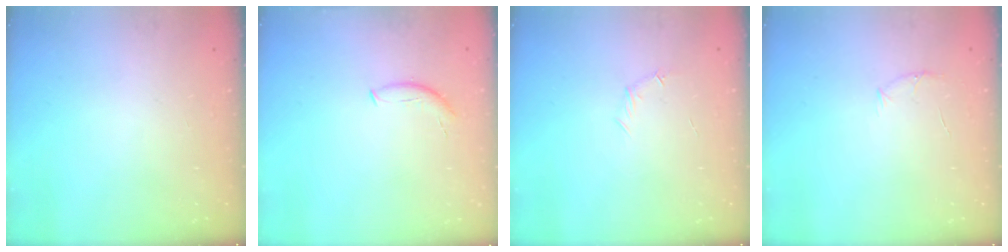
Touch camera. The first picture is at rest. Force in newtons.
{"total": 6.6, "press": 6.6, "slide": 0.6}
{"total": 4.7, "press": 4.5, "slide": 1.4}
{"total": 5.2, "press": 5.0, "slide": 1.6}